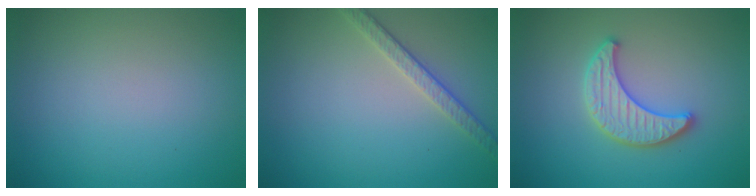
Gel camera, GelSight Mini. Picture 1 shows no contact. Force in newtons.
{"total": 2.6, "press": 2.5, "slide": 0.8}
{"total": 3.5, "press": 3.4, "slide": 0.6}